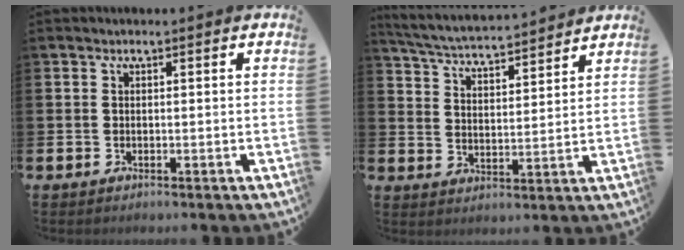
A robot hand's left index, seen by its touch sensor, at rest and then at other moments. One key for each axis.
{"total": 5.1, "fx": 5.0, "fy": 0.1, "fz": 0.8, "tx": -0.040, "ty": -0.039, "tz": 0.085}